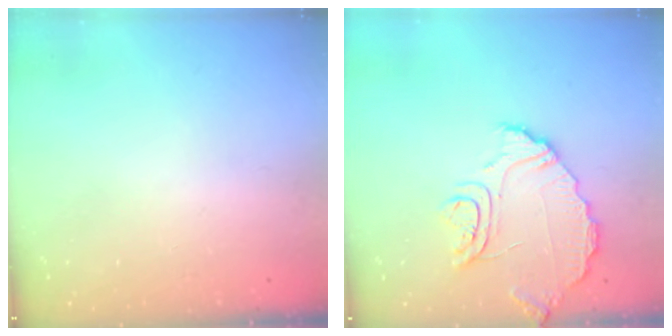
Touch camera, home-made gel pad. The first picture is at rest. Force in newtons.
{"total": 9.4, "press": 9.3, "slide": 1.0}